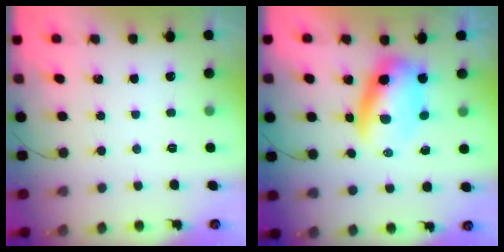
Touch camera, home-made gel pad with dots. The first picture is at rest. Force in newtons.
{"total": 6.7, "press": 6.5, "slide": 1.9}